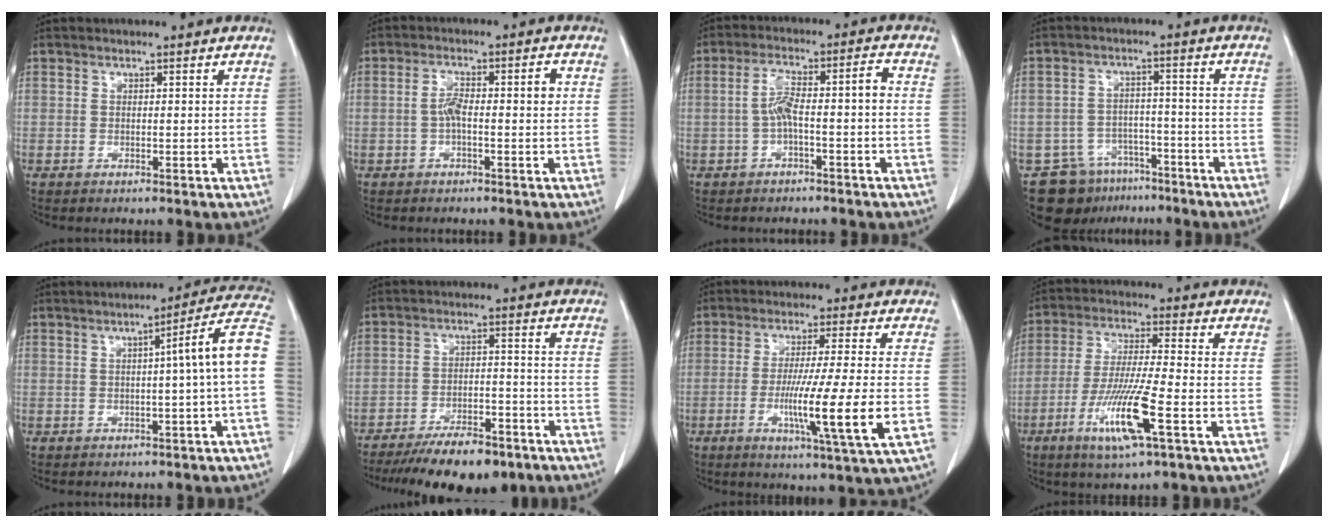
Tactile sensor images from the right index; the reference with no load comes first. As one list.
[{"total": 4.8, "force": [-0.1, 1.2, 4.6], "torque": [-0.087, 0.018, -0.003]}, {"total": 6.4, "force": [-1.0, 1.0, 6.2], "torque": [-0.120, 0.032, -0.017]}, {"total": 9.9, "force": [-6.8, 6.9, 2.1], "torque": [-0.031, 0.025, -0.102]}, {"total": 8.7, "force": [-0.1, -1.2, 8.6], "torque": [-0.104, 0.022, -0.008]}, {"total": 13.5, "force": [-10.5, 4.2, 7.3], "torque": [-0.108, -0.001, -0.165]}, {"total": 12.5, "force": [-3.0, -1.2, 12.1], "torque": [-0.211, -0.029, -0.055]}, {"total": 11.3, "force": [-4.7, 0.2, 10.3], "torque": [-0.203, -0.021, -0.091]}]